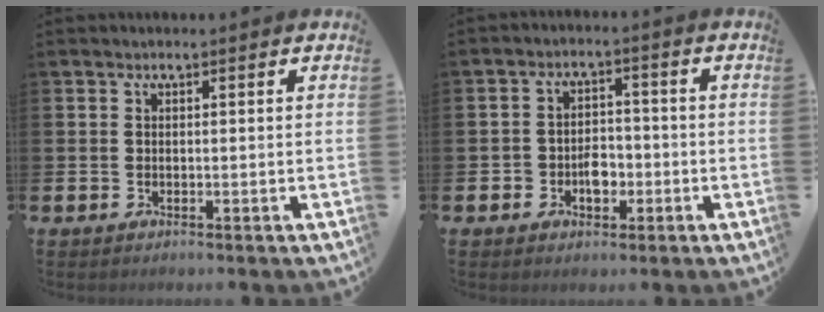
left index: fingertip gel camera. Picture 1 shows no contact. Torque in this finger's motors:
{"motor_torque": [0.02, 0.11, 0.09, 0.03]}